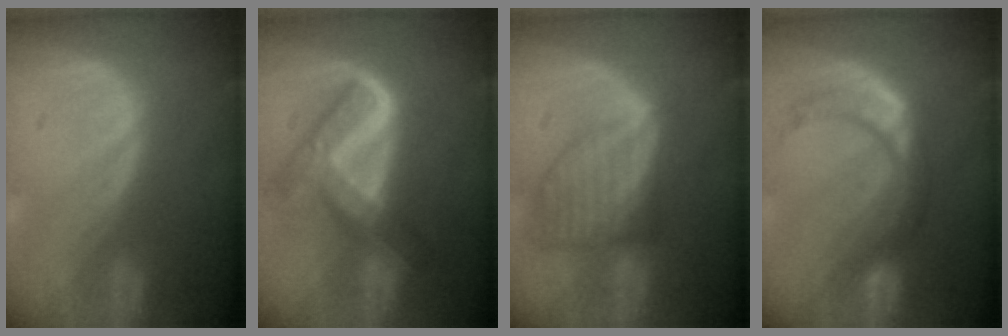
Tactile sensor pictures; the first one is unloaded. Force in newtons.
{"total": 8.2, "press": 8.2, "slide": 0.7}
{"total": 7.7, "press": 7.0, "slide": 3.2}
{"total": 8.6, "press": 7.2, "slide": 4.5}